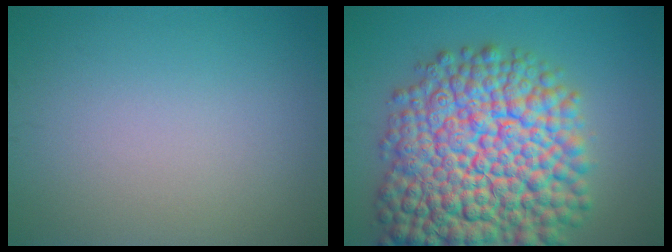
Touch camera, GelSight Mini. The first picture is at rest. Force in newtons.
{"total": 17.0, "press": 17.0, "slide": 0.7}